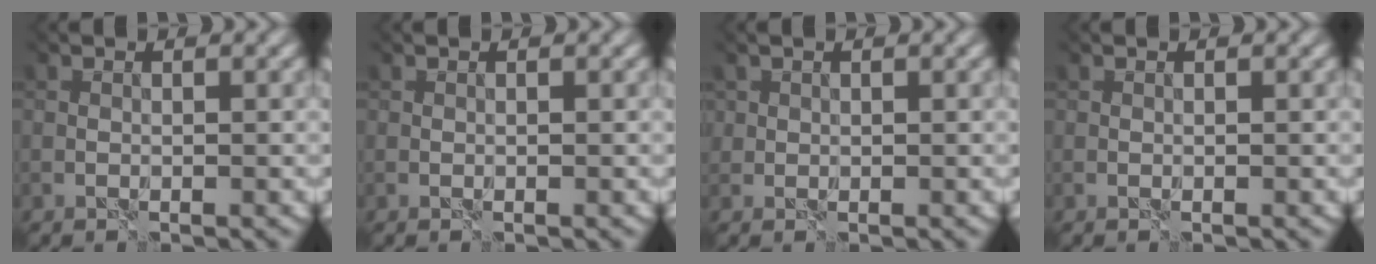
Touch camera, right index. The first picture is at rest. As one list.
[{"total": 0.0}, {"total": 0.9, "force": [0.7, 0.6, -0.3], "torque": [0.010, 0.004, 0.012]}, {"total": 0.0}]